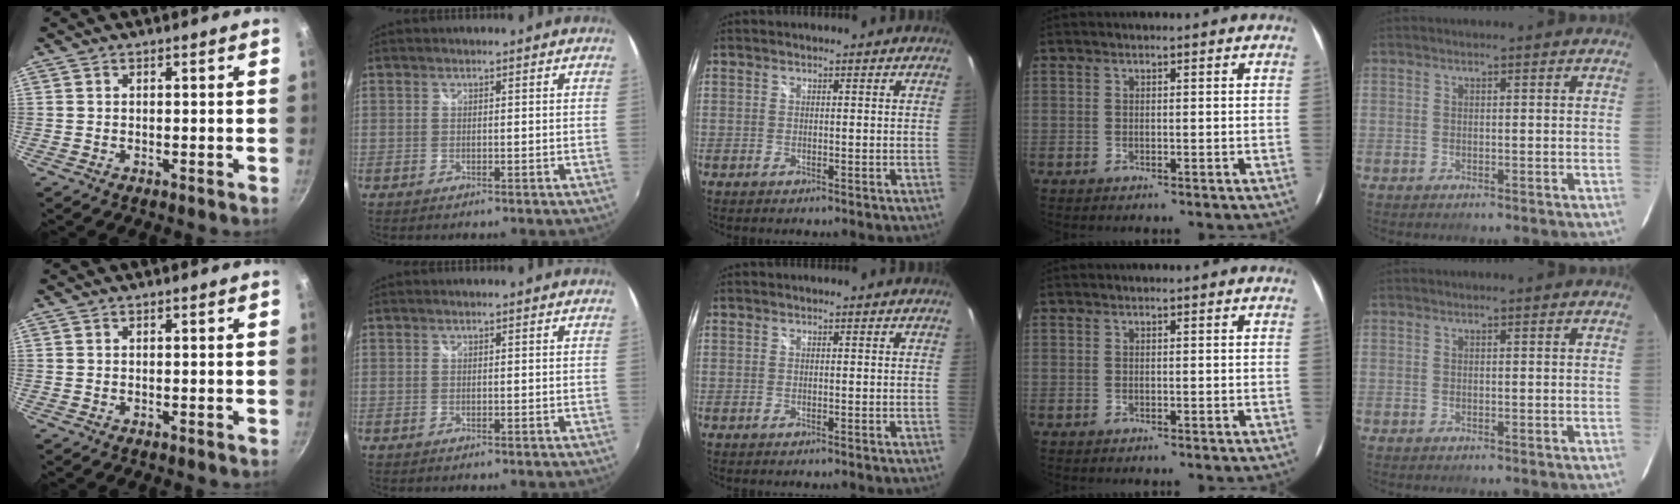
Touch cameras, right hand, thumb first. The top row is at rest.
{}